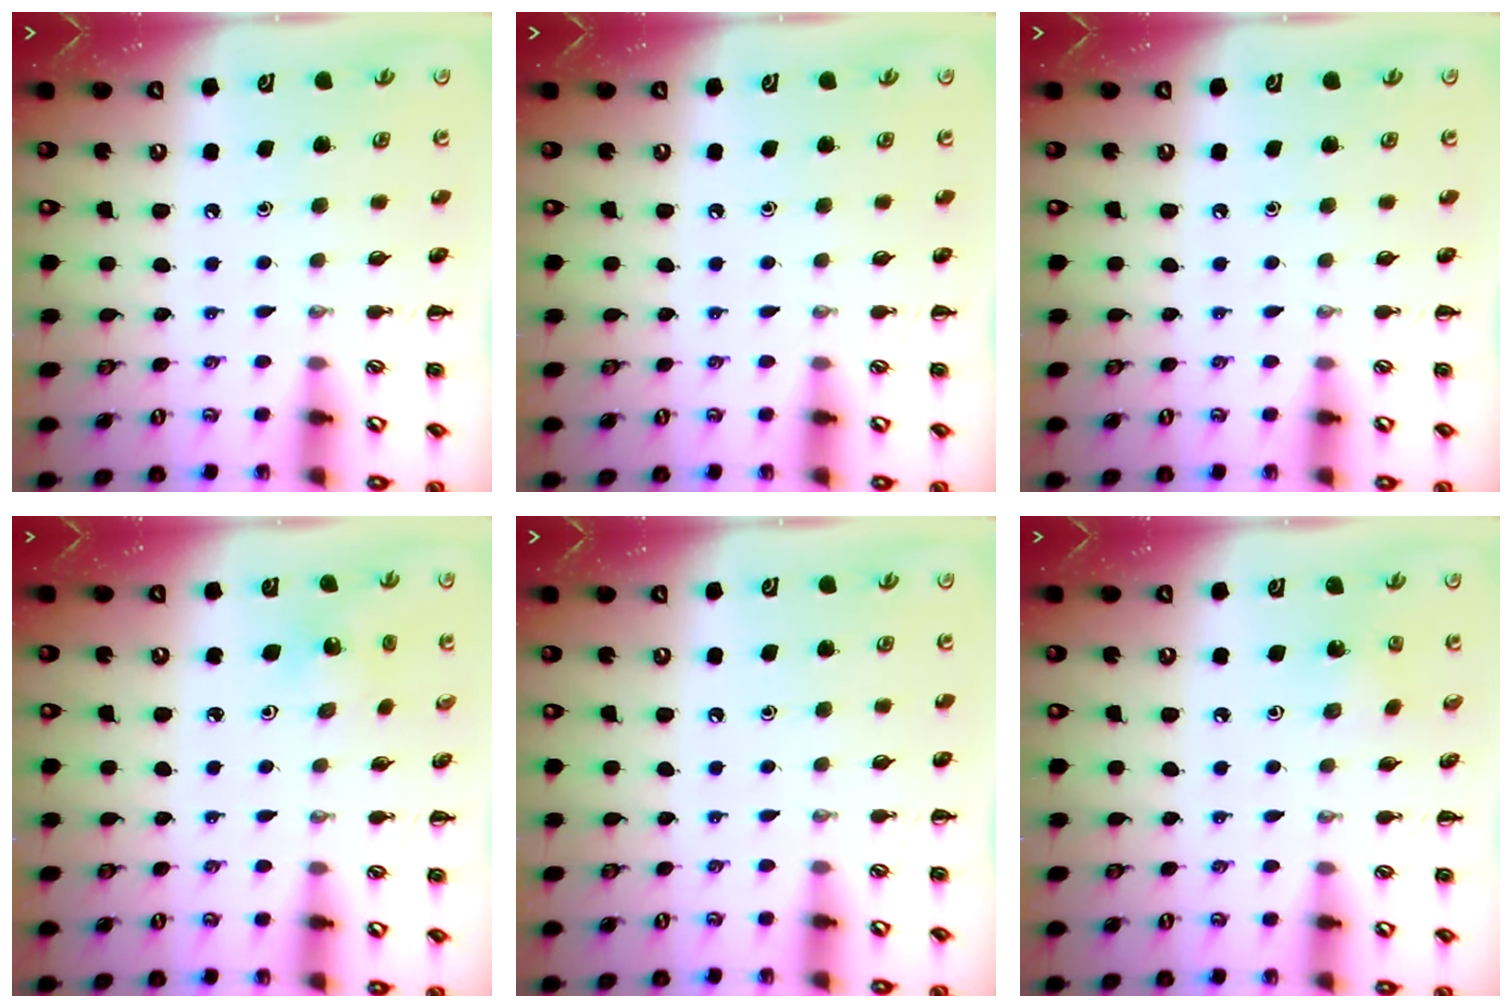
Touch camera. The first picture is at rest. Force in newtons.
{"total": 0.0}
{"total": 0.0}
{"total": 2.1, "press": 1.9, "slide": 0.7}
{"total": 0.0}
{"total": 1.1, "press": 1.0, "slide": 0.5}